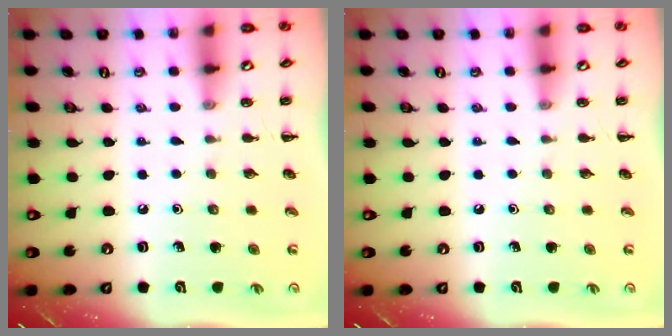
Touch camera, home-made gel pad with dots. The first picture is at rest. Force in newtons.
{"total": 0.0}